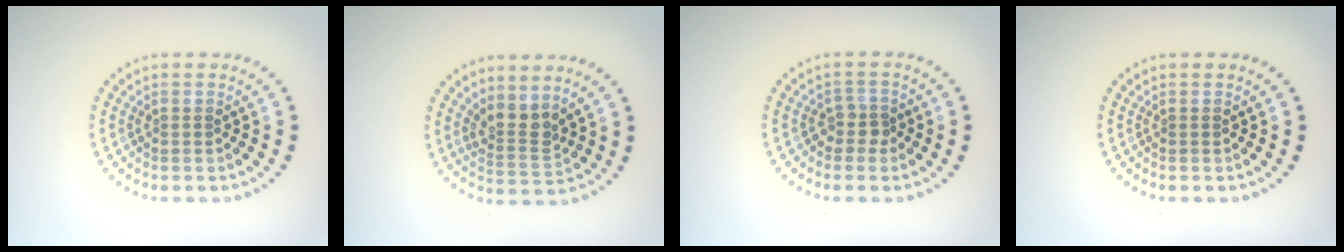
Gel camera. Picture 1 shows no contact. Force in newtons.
{"total": 2.6, "press": 2.0, "slide": 1.7}
{"total": 1.6, "press": 1.2, "slide": 1.0}
{"total": 0.0}